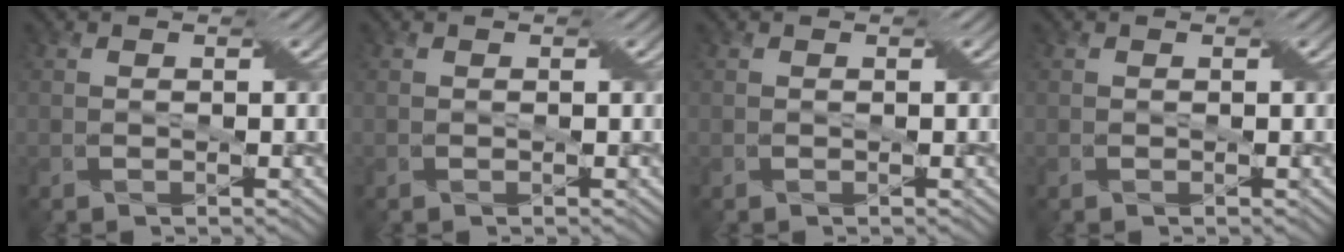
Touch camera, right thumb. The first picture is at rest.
{"total": 0.0}
{"total": 0.0}
{"total": 0.0}